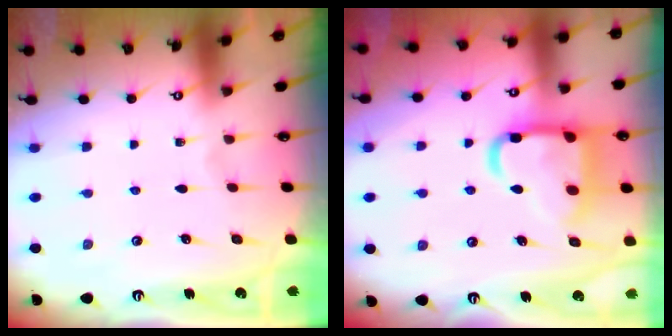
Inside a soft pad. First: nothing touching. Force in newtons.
{"total": 18.3, "press": 18.2, "slide": 1.7}